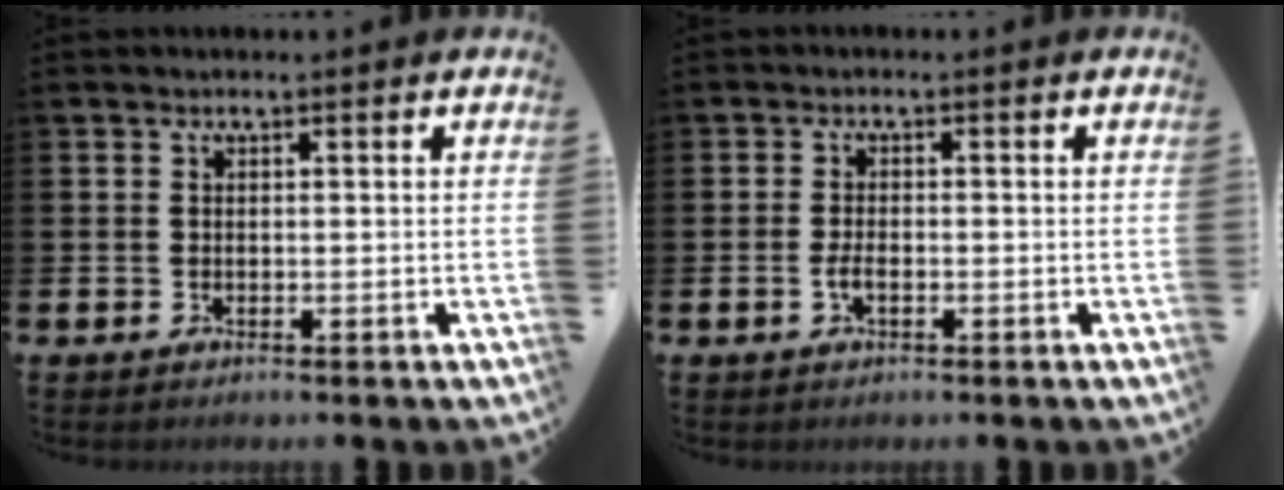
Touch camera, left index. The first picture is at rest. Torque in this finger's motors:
{"motor_torque": [0.48, 0.28, 0.06, 0.05]}